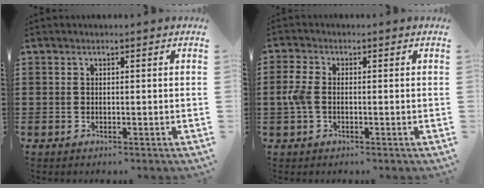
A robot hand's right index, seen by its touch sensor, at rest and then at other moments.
{"total": 3.6, "force": [-0.3, 2.1, 3.0], "torque": [-0.088, -0.004, -0.015]}